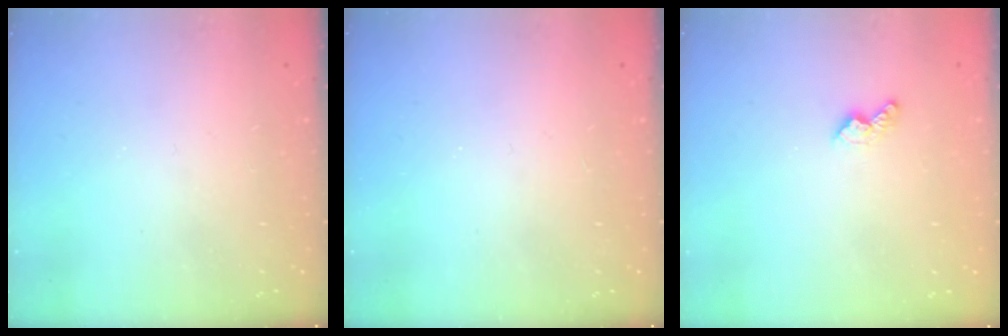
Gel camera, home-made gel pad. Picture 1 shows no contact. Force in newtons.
{"total": 0.0}
{"total": 4.5, "press": 4.4, "slide": 0.8}